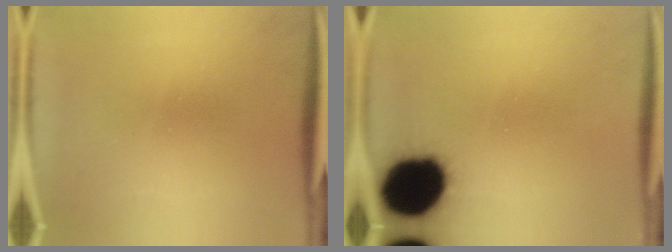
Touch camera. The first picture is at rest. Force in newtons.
{"total": 18.7}